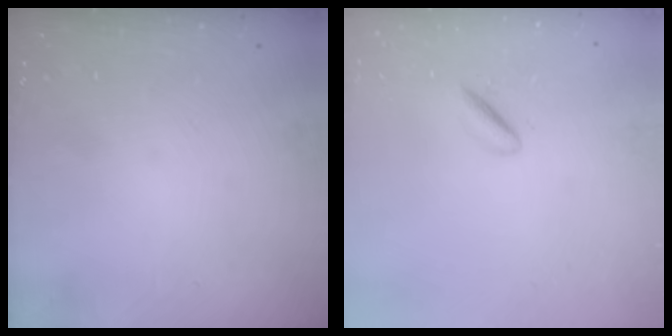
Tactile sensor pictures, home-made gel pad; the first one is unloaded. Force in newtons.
{"total": 1.8, "press": 1.7, "slide": 0.6}